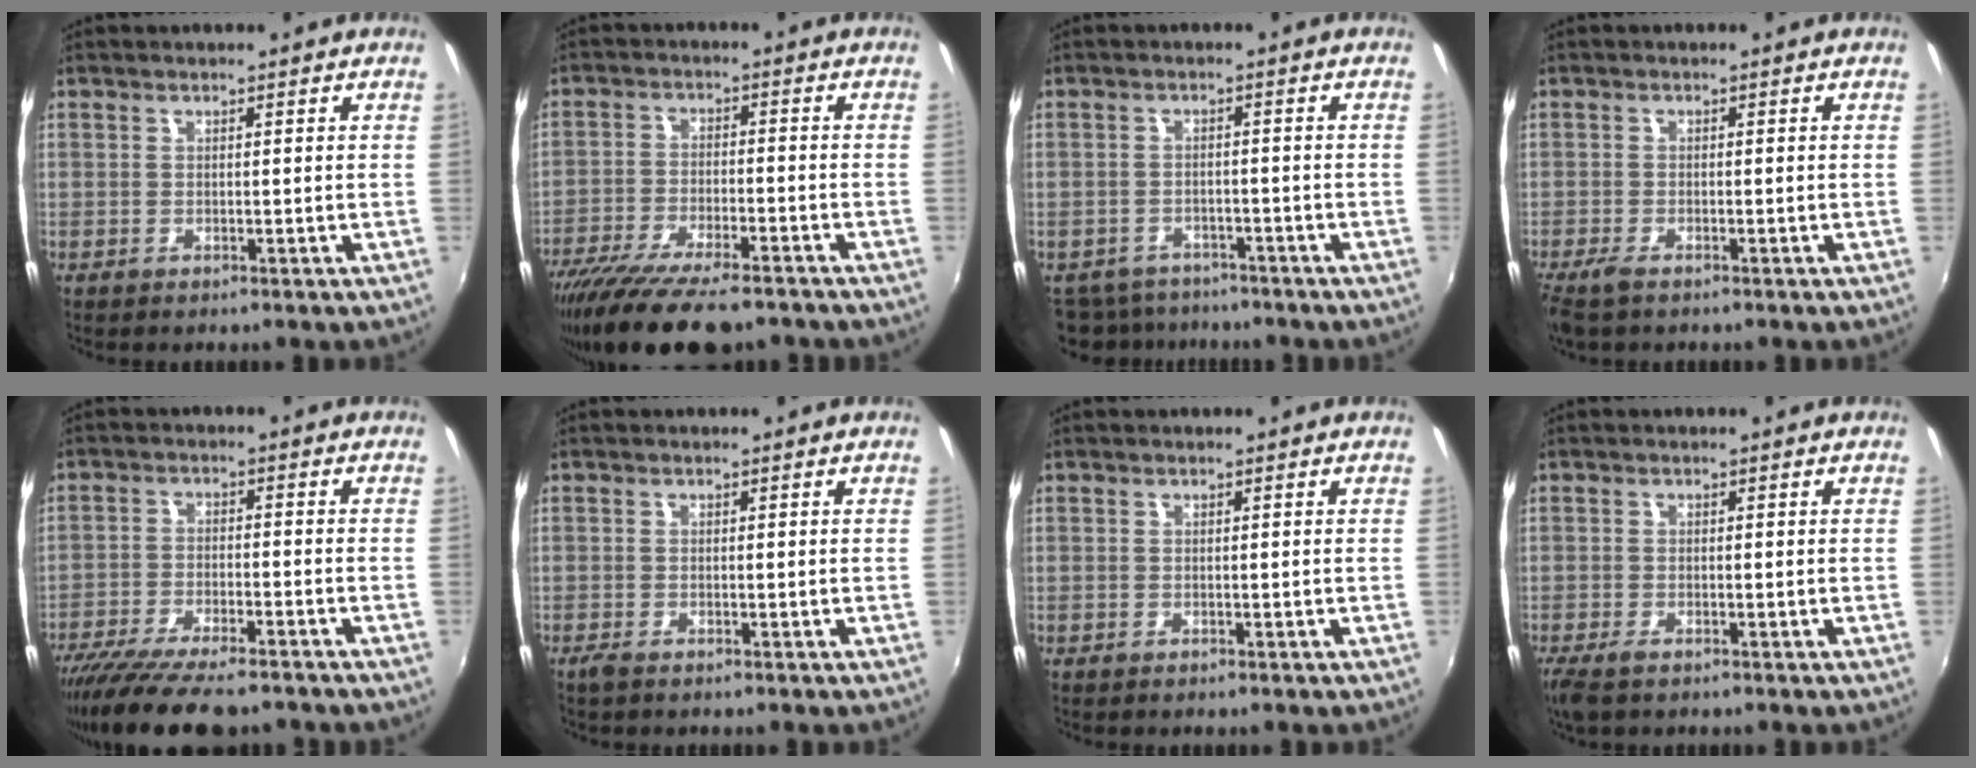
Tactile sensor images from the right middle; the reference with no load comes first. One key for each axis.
{"total": 17.2, "fx": -13.8, "fy": 4.2, "fz": 9.3, "tx": -0.188, "ty": -0.047, "tz": -0.227}
{"total": 8.9, "fx": -7.5, "fy": 4.2, "fz": 2.2, "tx": -0.065, "ty": -0.012, "tz": -0.112}
{"total": 3.4, "fx": -2.5, "fy": 1.0, "fz": 2.1, "tx": -0.052, "ty": -0.013, "tz": -0.049}
{"total": 15.6, "fx": -13.0, "fy": 3.5, "fz": 8.0, "tx": -0.164, "ty": -0.043, "tz": -0.212}
{"total": 1.3, "fx": -1.1, "fy": 0.3, "fz": 0.6, "tx": -0.014, "ty": -0.005, "tz": -0.022}
{"total": 0.0}
{"total": 4.0, "fx": -2.9, "fy": 1.3, "fz": 2.5, "tx": -0.059, "ty": -0.018, "tz": -0.053}